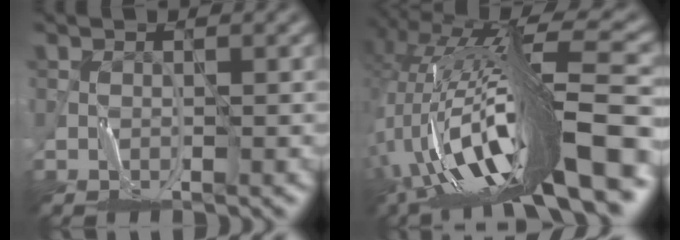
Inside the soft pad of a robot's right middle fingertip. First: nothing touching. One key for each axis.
{"total": 15.9, "fx": -5.6, "fy": 3.6, "fz": 14.4, "tx": -0.267, "ty": 0.040, "tz": -0.105}